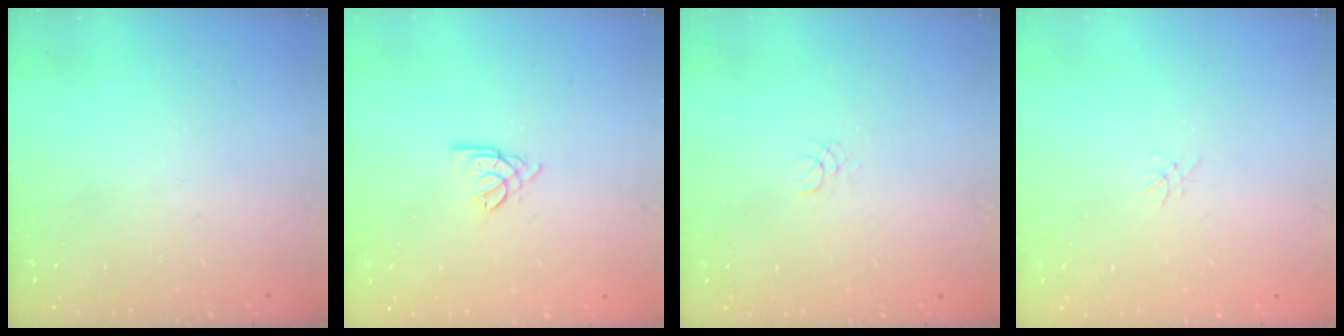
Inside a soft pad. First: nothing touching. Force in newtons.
{"total": 3.0, "press": 2.9, "slide": 0.5}
{"total": 1.1, "press": 1.1, "slide": 0.1}
{"total": 0.0}